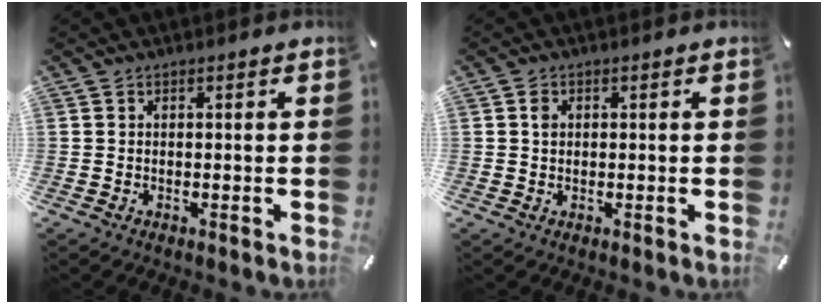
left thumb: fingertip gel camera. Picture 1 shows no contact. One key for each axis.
{"total": 1.9, "fx": 0.4, "fy": 1.5, "fz": 1.1, "tx": -0.017, "ty": 0.003, "tz": 0.004}